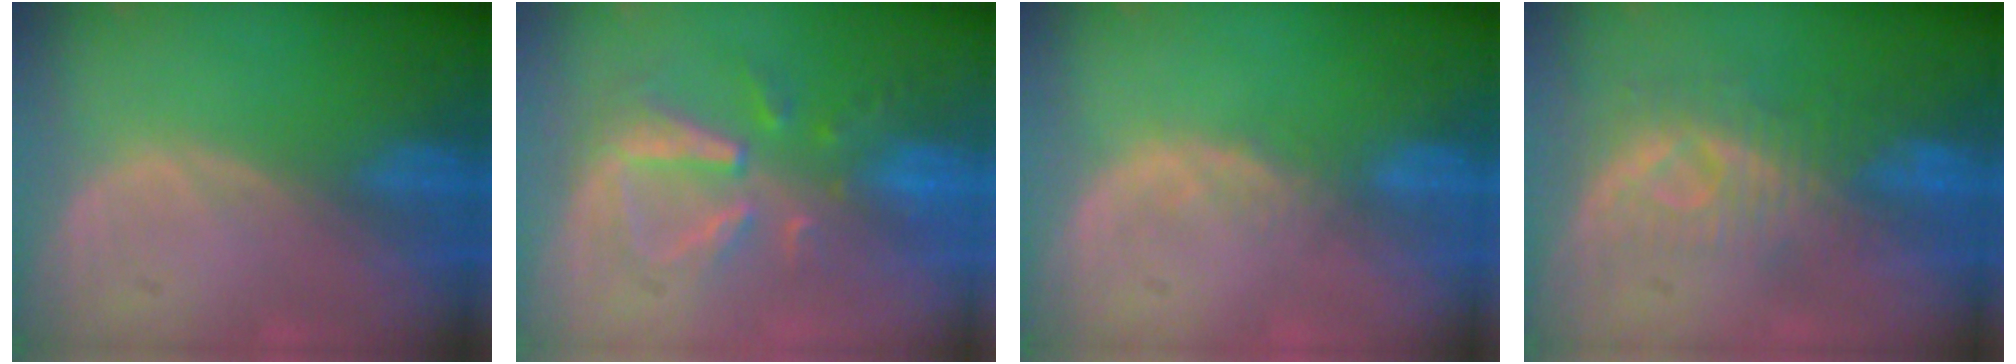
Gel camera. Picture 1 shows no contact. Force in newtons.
{"total": 8.1, "press": 7.3, "slide": 3.5}
{"total": 1.4, "press": 1.4, "slide": 0.2}
{"total": 8.3, "press": 7.4, "slide": 3.7}